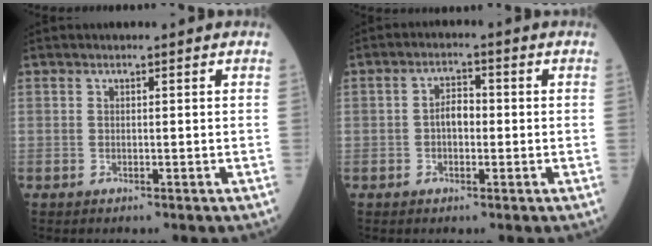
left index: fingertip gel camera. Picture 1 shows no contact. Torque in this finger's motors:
{"motor_torque": [0.14, -0.06, 0.10, 0.05]}